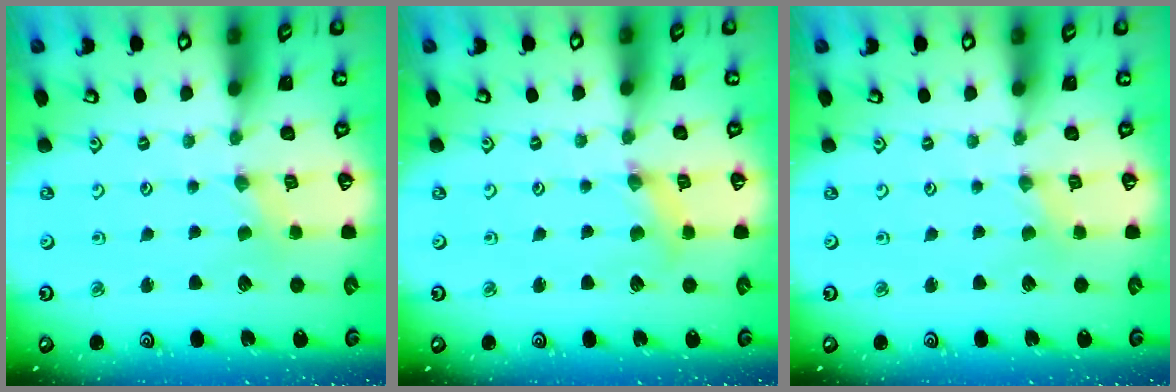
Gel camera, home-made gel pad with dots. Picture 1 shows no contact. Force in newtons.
{"total": 2.4, "press": 2.3, "slide": 0.4}
{"total": 0.0}